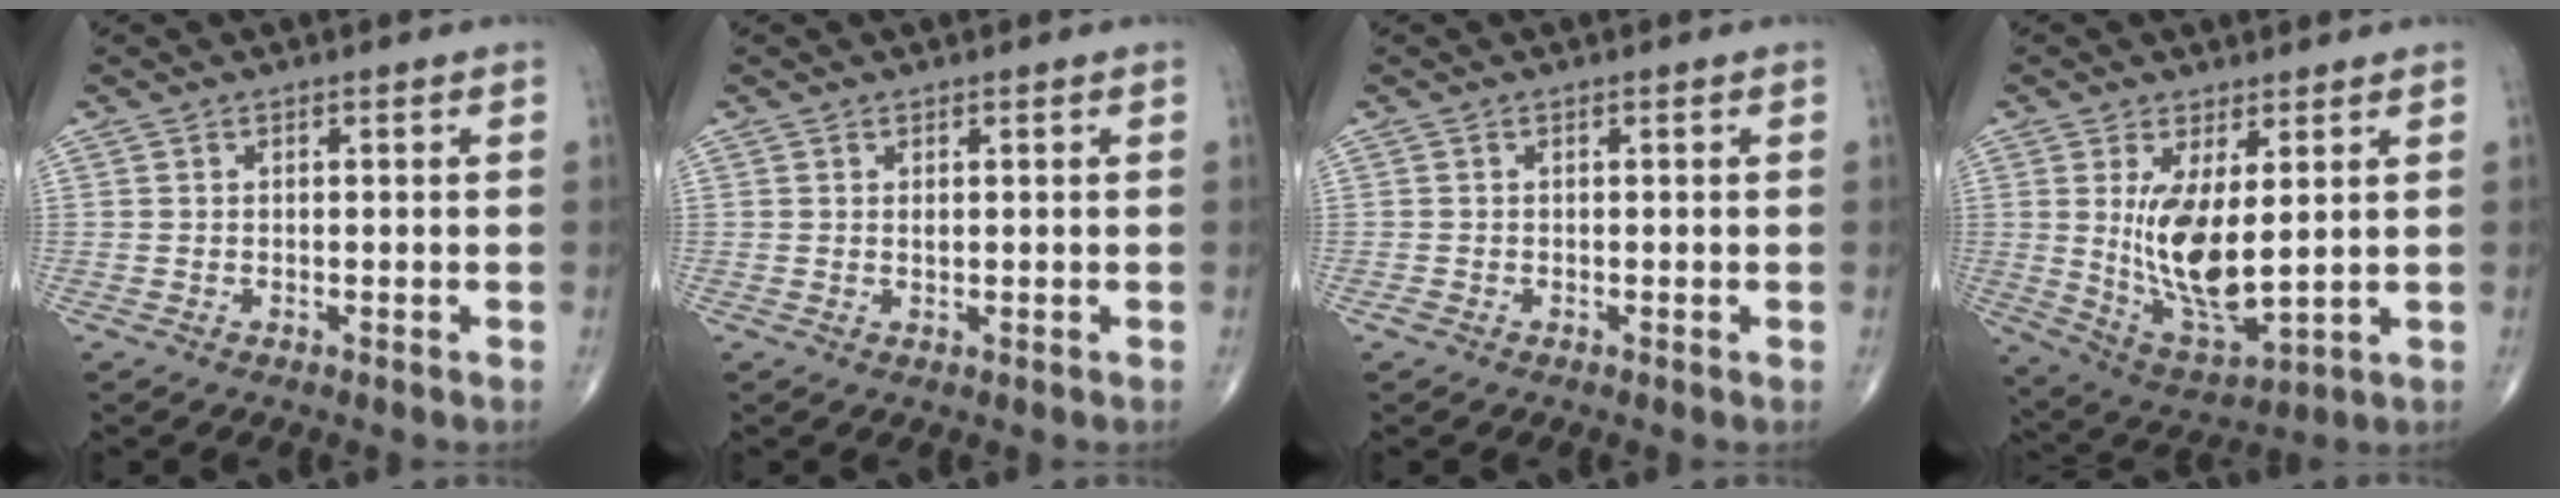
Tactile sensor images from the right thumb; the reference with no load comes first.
{"total": 0.7, "force": [0.3, 0.4, 0.6], "torque": [-0.010, -0.003, 0.006]}
{"total": 0.7, "force": [-0.3, 0.4, 0.5], "torque": [-0.012, -0.003, -0.009]}
{"total": 12.8, "force": [1.9, 5.1, 11.6], "torque": [-0.209, -0.031, 0.056]}